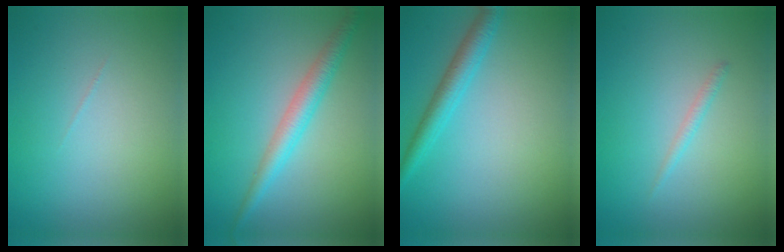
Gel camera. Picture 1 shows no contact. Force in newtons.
{"total": 3.0, "press": 3.0, "slide": 0.0}
{"total": 2.8, "press": 2.7, "slide": 0.2}
{"total": 0.8, "press": 0.8, "slide": 0.0}